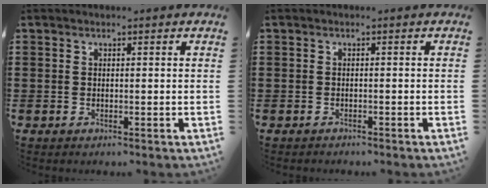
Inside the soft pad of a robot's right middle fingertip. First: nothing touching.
{"total": 0.7, "force": [-0.6, 0.3, -0.1], "torque": [0.002, 0.004, -0.015]}